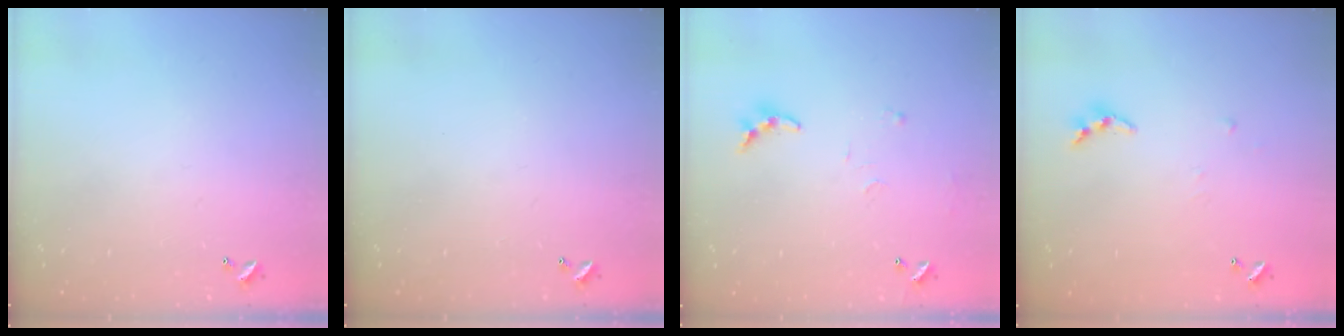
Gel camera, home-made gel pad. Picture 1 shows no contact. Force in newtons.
{"total": 0.0}
{"total": 7.9, "press": 7.9, "slide": 0.5}
{"total": 4.6, "press": 4.5, "slide": 0.5}